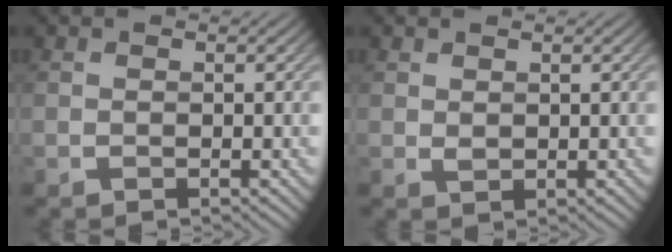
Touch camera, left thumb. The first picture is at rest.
{"total": 0.9, "force": [0.6, 0.5, 0.5], "torque": [-0.012, -0.003, 0.016]}